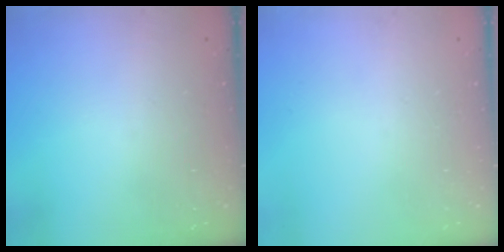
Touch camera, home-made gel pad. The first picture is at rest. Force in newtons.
{"total": 0.0}